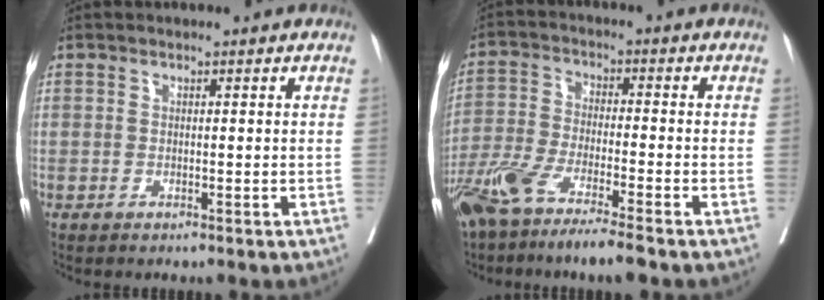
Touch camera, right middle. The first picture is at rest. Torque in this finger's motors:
{"motor_torque": [1.11, -1.03, 0.17, 0.09]}